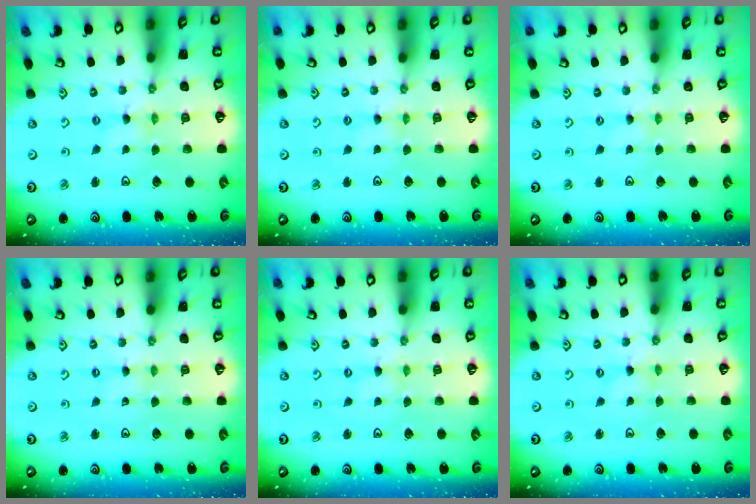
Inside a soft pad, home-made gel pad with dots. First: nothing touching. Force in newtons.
{"total": 2.4, "press": 2.4, "slide": 0.4}
{"total": 0.5, "press": 0.5, "slide": 0.1}
{"total": 1.0, "press": 1.0, "slide": 0.2}
{"total": 0.0}
{"total": 0.0}